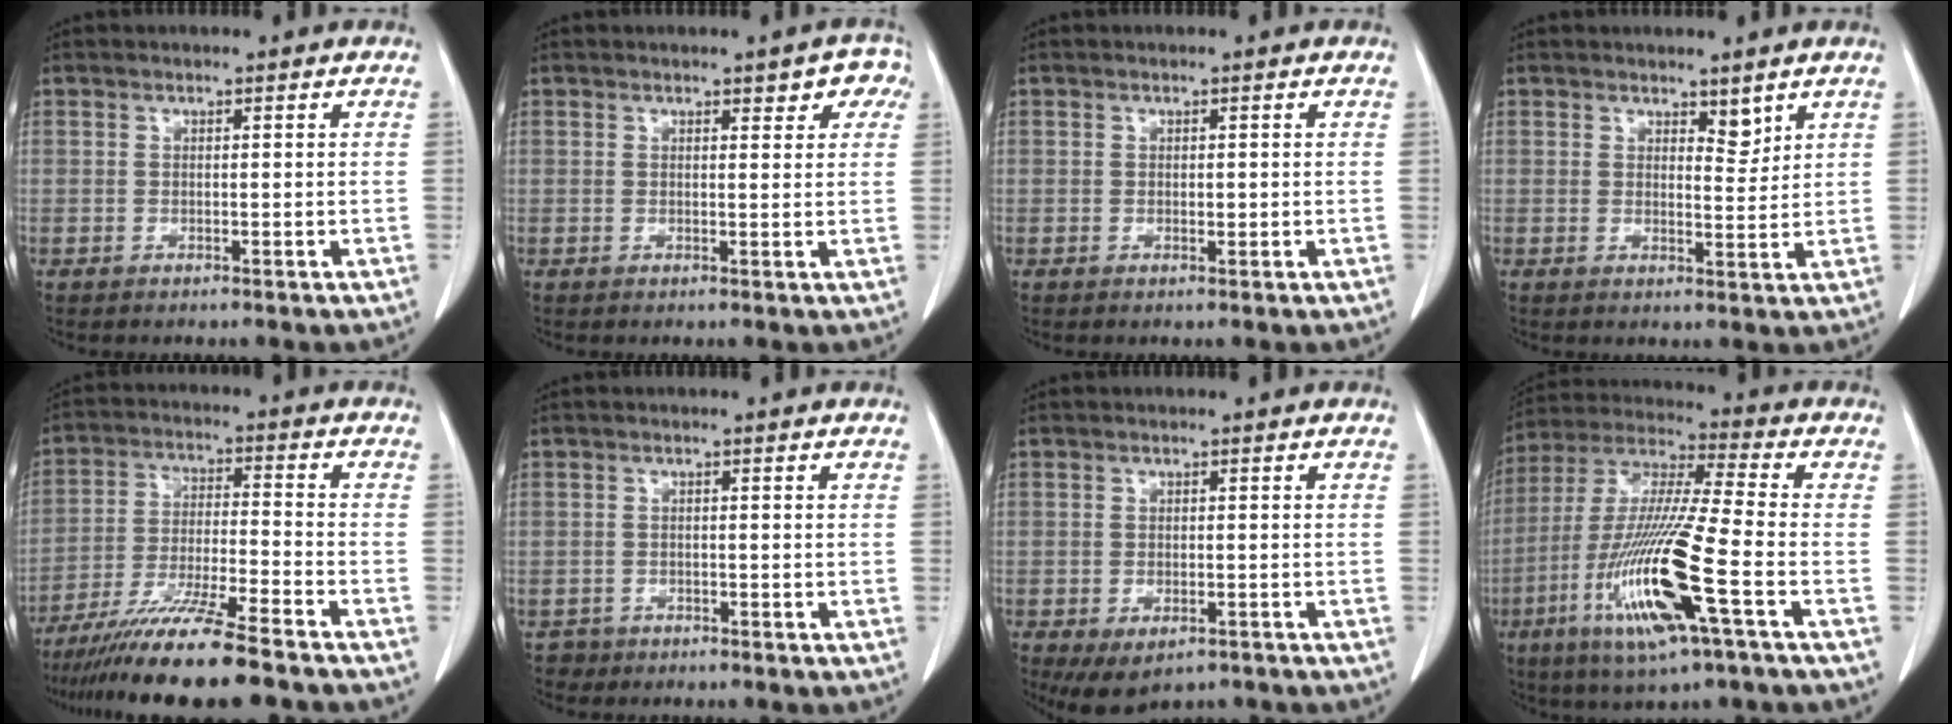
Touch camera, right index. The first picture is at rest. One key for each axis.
{"total": 3.8, "fx": 2.1, "fy": 1.5, "fz": 2.8, "tx": -0.019, "ty": 0.009, "tz": 0.019}
{"total": 0.7, "fx": 0.0, "fy": 0.4, "fz": 0.6, "tx": -0.007, "ty": 0.000, "tz": 0.001}
{"total": 2.8, "fx": 2.1, "fy": 1.0, "fz": 1.5, "tx": -0.019, "ty": -0.010, "tz": 0.035}
{"total": 13.9, "fx": -11.3, "fy": -0.4, "fz": 8.1, "tx": -0.138, "ty": -0.032, "tz": -0.193}
{"total": 1.6, "fx": -1.0, "fy": 1.1, "fz": -0.4, "tx": 0.001, "ty": 0.006, "tz": -0.019}
{"total": 5.5, "fx": -3.4, "fy": 3.0, "fz": 3.2, "tx": -0.050, "ty": -0.008, "tz": -0.044}
{"total": 18.1, "fx": -6.6, "fy": 0.6, "fz": 16.8, "tx": -0.357, "ty": -0.025, "tz": -0.125}